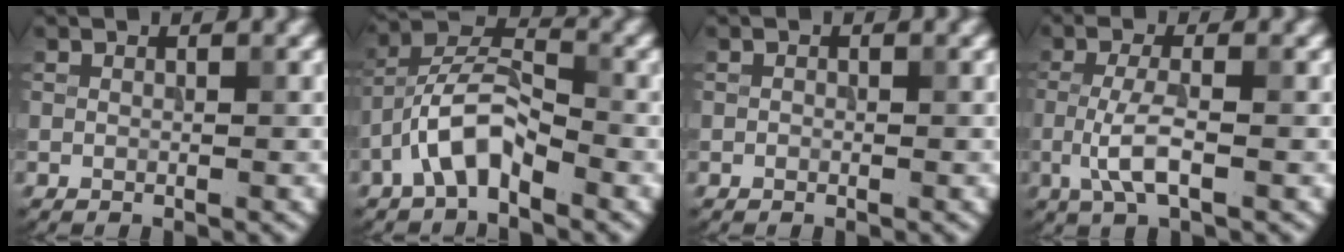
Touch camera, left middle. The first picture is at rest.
{"total": 5.3, "force": [-3.0, 2.1, 3.8], "torque": [-0.068, 0.018, -0.061]}
{"total": 0.0}
{"total": 3.6, "force": [-0.9, 1.0, 3.4], "torque": [-0.074, -0.003, -0.023]}